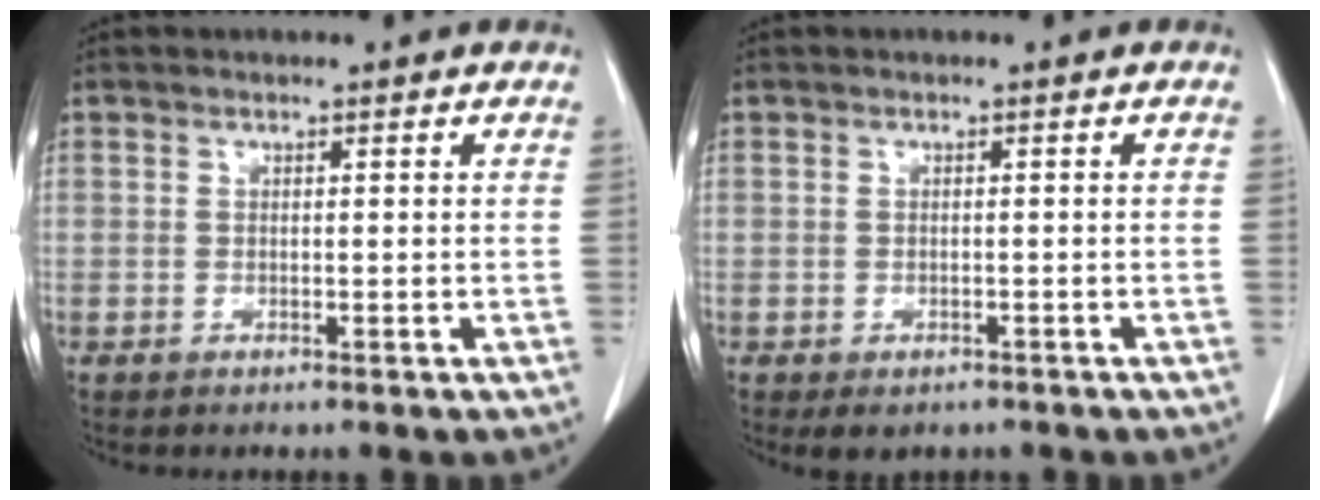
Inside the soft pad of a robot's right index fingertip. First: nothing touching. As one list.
[{"total": 3.3, "force": [-2.4, 2.0, 1.1], "torque": [-0.007, 0.000, -0.026]}]